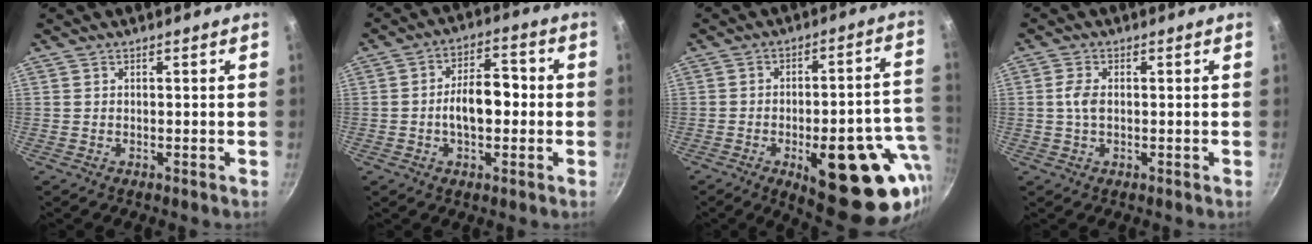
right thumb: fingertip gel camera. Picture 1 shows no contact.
{"total": 9.4, "force": [-1.1, 5.3, 7.7], "torque": [-0.093, 0.030, -0.023]}
{"total": 24.9, "force": [-7.7, 10.3, 21.4], "torque": [-0.218, 0.014, -0.090]}
{"total": 3.2, "force": [0.0, 1.9, 2.6], "torque": [-0.055, 0.005, -0.002]}